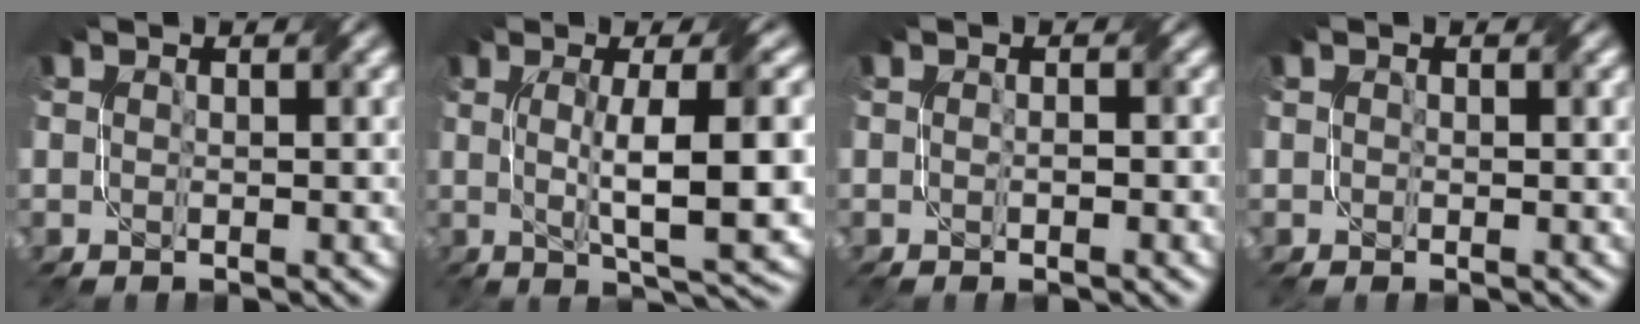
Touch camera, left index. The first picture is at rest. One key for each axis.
{"total": 10.1, "fx": 0.5, "fy": 2.3, "fz": 9.9, "tx": -0.140, "ty": 0.001, "tz": 0.012}
{"total": 1.5, "fx": -0.4, "fy": 0.5, "fz": 1.4, "tx": -0.025, "ty": -0.002, "tz": -0.003}
{"total": 0.6, "fx": 0.4, "fy": 0.4, "fz": 0.2, "tx": -0.003, "ty": -0.001, "tz": 0.003}